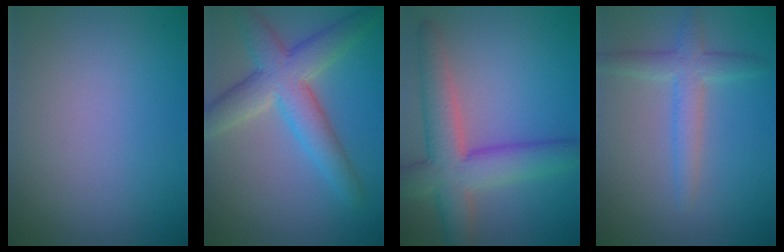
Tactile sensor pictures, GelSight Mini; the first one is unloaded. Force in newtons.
{"total": 6.9, "press": 6.8, "slide": 0.2}
{"total": 7.5, "press": 7.5, "slide": 0.6}
{"total": 3.1, "press": 3.1, "slide": 0.1}